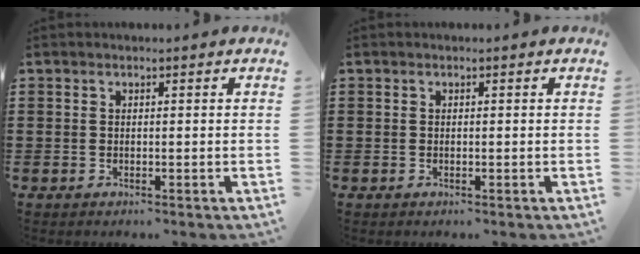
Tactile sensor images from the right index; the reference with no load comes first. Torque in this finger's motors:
{"motor_torque": [1.00, 1.14, 0.00, 0.00]}